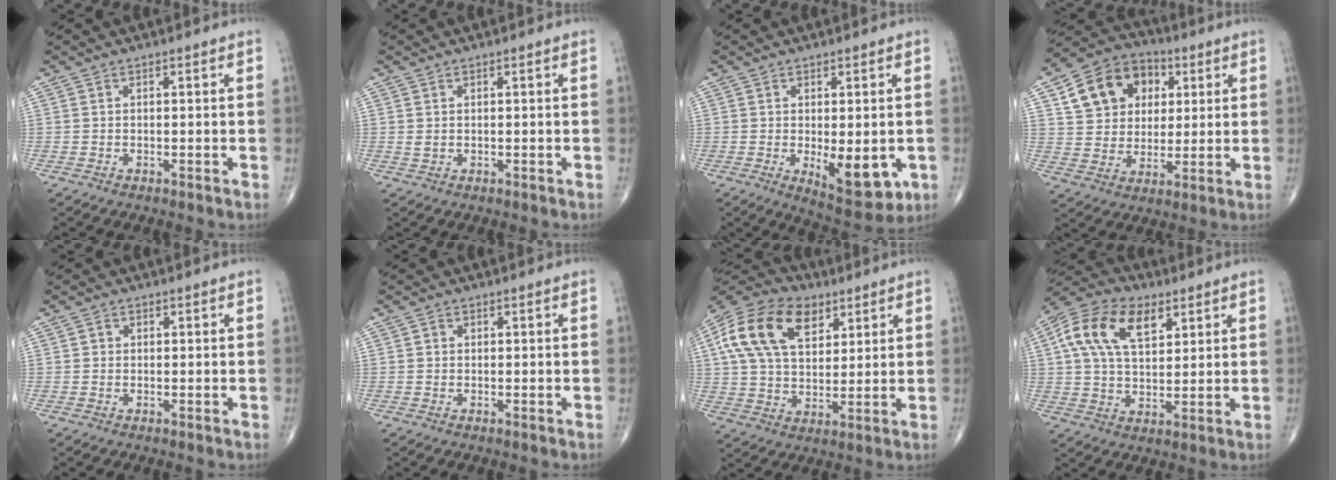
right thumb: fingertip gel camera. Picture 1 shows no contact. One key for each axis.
{"total": 1.0, "fx": 0.2, "fy": 0.7, "fz": 0.7, "tx": -0.014, "ty": 0.000, "tz": 0.008}
{"total": 9.9, "fx": -2.1, "fy": 4.3, "fz": 8.7, "tx": -0.101, "ty": -0.021, "tz": -0.019}
{"total": 15.0, "fx": 5.0, "fy": 12.2, "fz": 7.2, "tx": -0.087, "ty": 0.004, "tz": 0.086}
{"total": 1.2, "fx": 0.2, "fy": 1.1, "fz": 0.3, "tx": 0.002, "ty": 0.002, "tz": 0.001}
{"total": 0.9, "fx": 0.1, "fy": 0.8, "fz": 0.2, "tx": 0.002, "ty": 0.001, "tz": 0.001}
{"total": 19.3, "fx": 7.6, "fy": 12.1, "fz": 13.1, "tx": -0.237, "ty": 0.002, "tz": 0.132}
{"total": 14.9, "fx": 5.8, "fy": 8.6, "fz": 10.7, "tx": -0.186, "ty": 0.001, "tz": 0.102}